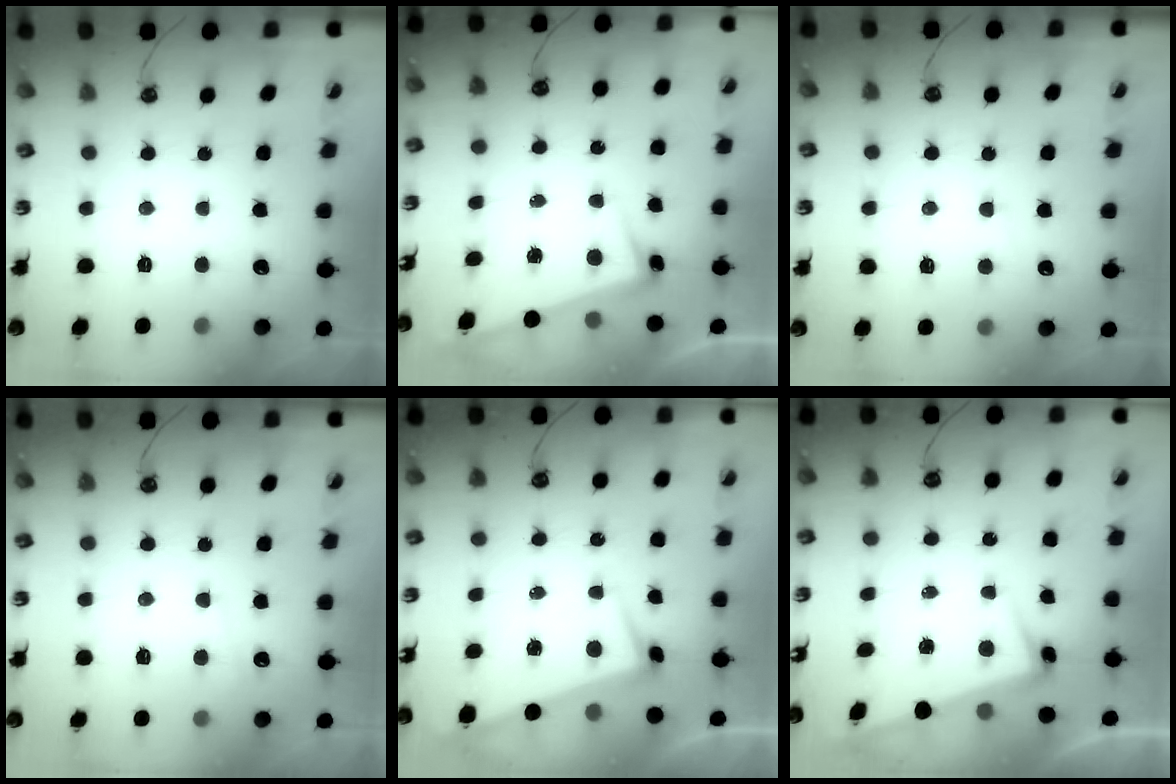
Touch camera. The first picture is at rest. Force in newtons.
{"total": 2.5, "press": 2.2, "slide": 1.1}
{"total": 1.3, "press": 1.0, "slide": 0.9}
{"total": 4.9, "press": 4.9, "slide": 0.6}
{"total": 1.5, "press": 0.4, "slide": 1.5}
{"total": 2.9, "press": 2.8, "slide": 1.0}